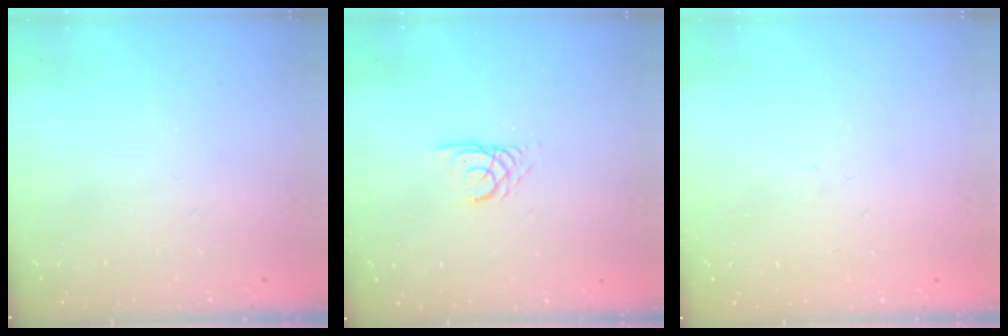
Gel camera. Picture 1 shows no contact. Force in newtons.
{"total": 2.4, "press": 2.4, "slide": 0.2}
{"total": 0.0}